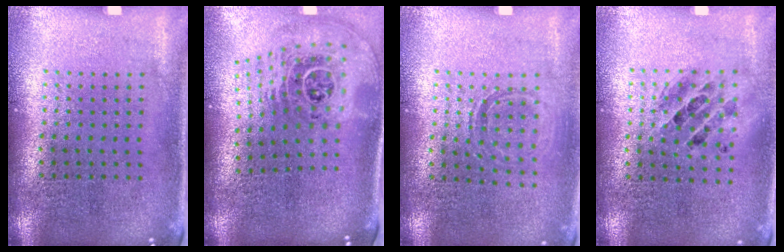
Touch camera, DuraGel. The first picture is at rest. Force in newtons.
{"total": 2.8, "press": 1.9, "slide": 2.1}
{"total": 0.9, "press": 0.9, "slide": 0.2}
{"total": 1.3, "press": 1.2, "slide": 0.5}